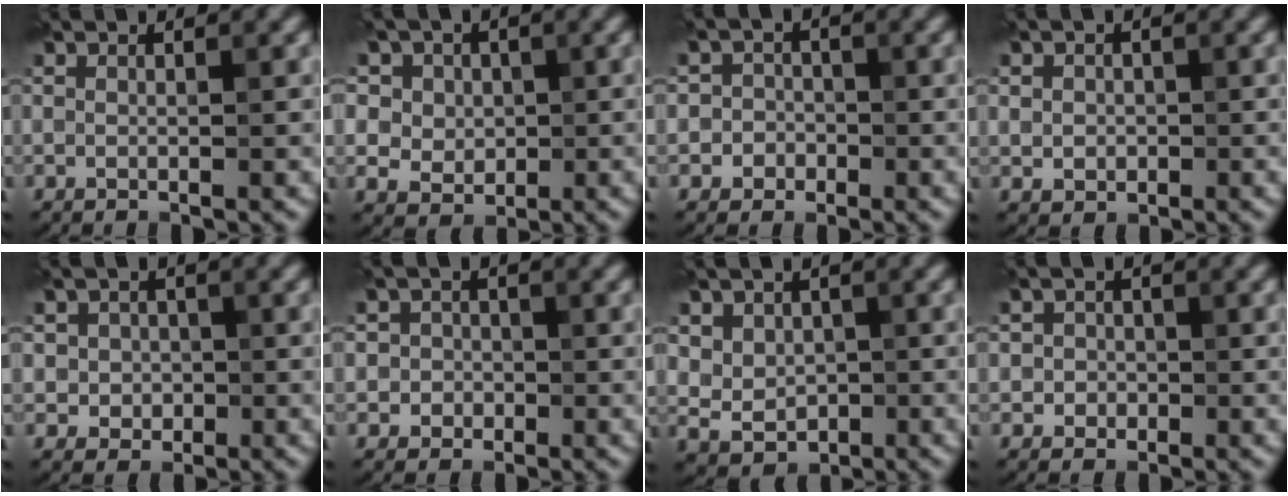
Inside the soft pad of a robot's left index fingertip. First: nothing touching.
{"total": 9.2, "force": [4.0, 7.1, 4.1], "torque": [-0.078, 0.019, 0.038]}
{"total": 2.4, "force": [-0.7, 2.2, 0.4], "torque": [0.023, 0.002, -0.026]}
{"total": 1.9, "force": [0.0, 1.8, 0.8], "torque": [-0.011, -0.004, 0.000]}
{"total": 2.7, "force": [-0.1, 2.5, 1.0], "torque": [0.003, 0.000, -0.012]}
{"total": 2.3, "force": [-0.2, 2.3, 0.5], "torque": [0.018, 0.001, -0.018]}
{"total": 4.8, "force": [1.4, 4.1, 2.1], "torque": [-0.039, 0.000, 0.025]}
{"total": 1.9, "force": [-0.2, 1.8, 0.4], "torque": [0.014, -0.002, -0.011]}